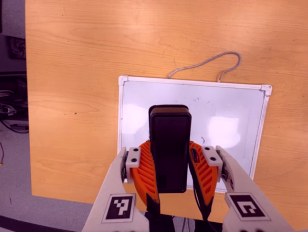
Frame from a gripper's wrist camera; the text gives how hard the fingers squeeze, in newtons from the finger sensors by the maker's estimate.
{"total": 10.0, "left": 8.3, "right": 11.7}